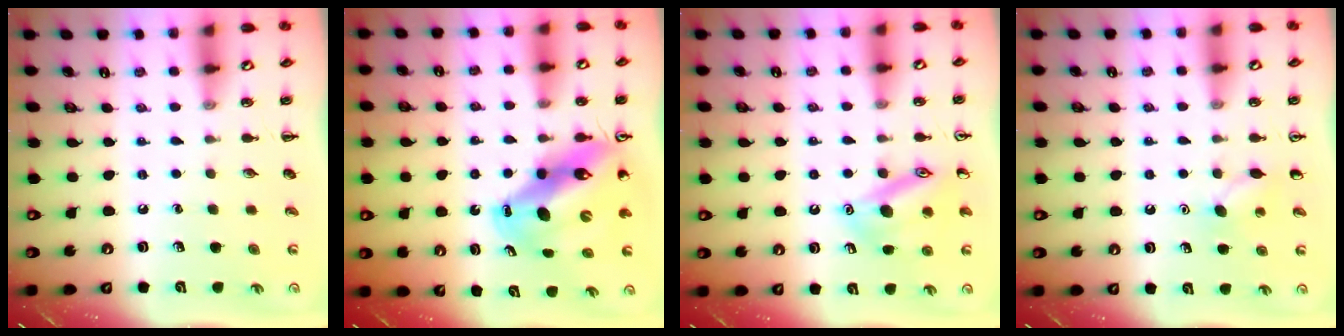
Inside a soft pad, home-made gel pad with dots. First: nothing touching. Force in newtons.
{"total": 15.2, "press": 14.4, "slide": 4.7}
{"total": 15.5, "press": 15.4, "slide": 1.4}
{"total": 5.9, "press": 5.6, "slide": 1.7}